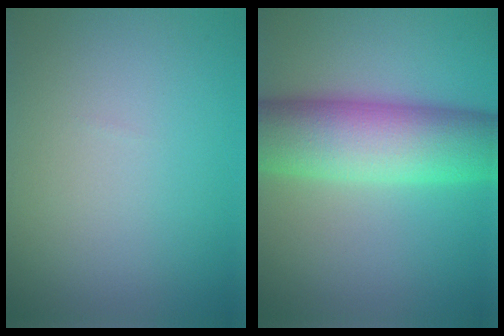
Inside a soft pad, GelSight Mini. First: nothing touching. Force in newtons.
{"total": 10.4, "press": 10.4, "slide": 0.1}